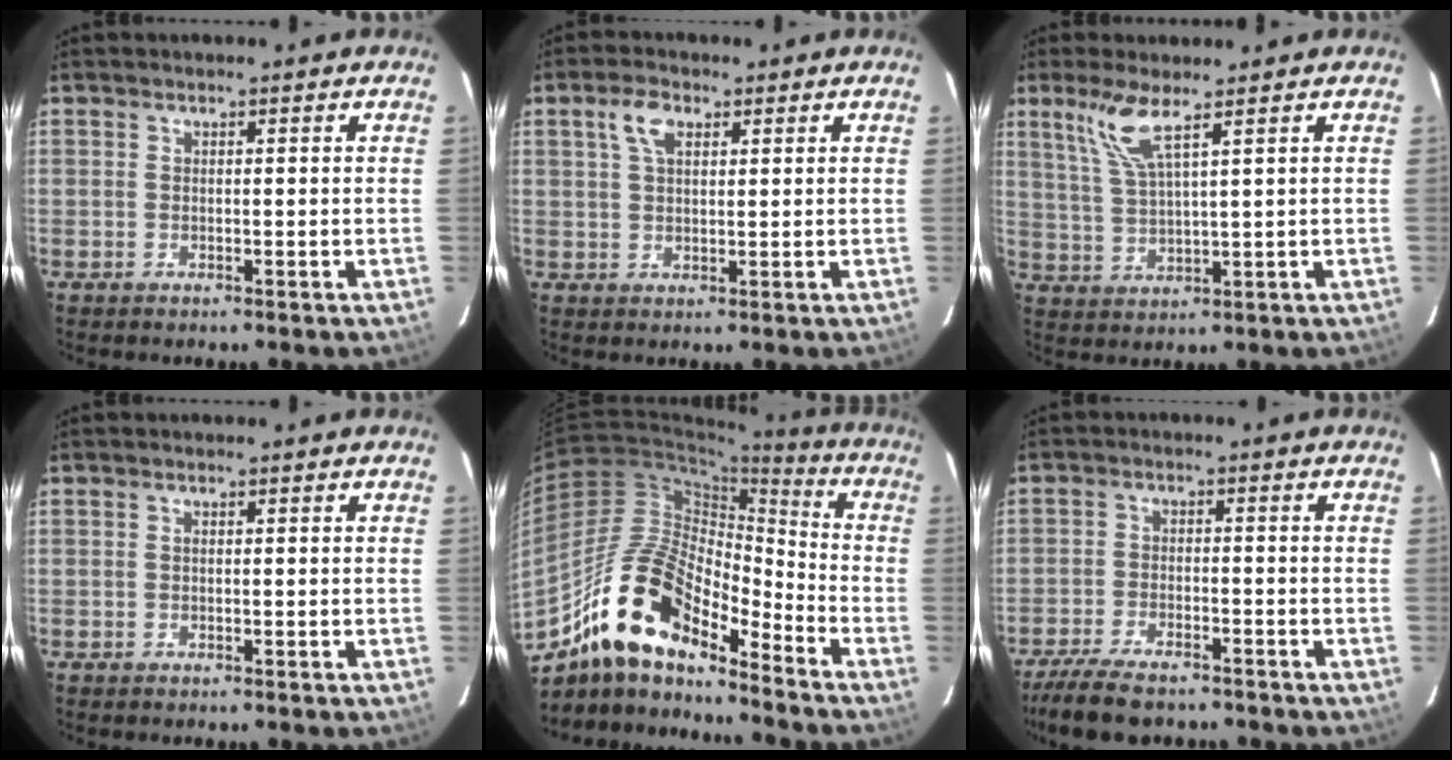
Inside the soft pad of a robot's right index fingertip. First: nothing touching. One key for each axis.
{"total": 4.5, "fx": 2.0, "fy": 2.4, "fz": 3.2, "tx": -0.060, "ty": 0.013, "tz": 0.036}
{"total": 6.4, "fx": 4.0, "fy": 0.3, "fz": 5.0, "tx": -0.111, "ty": -0.003, "tz": 0.086}
{"total": 0.0}
{"total": 18.1, "fx": -13.3, "fy": 6.2, "fz": 10.6, "tx": -0.189, "ty": 0.002, "tz": -0.258}
{"total": 10.6, "fx": -8.9, "fy": 3.1, "fz": 4.8, "tx": -0.118, "ty": -0.023, "tz": -0.154}